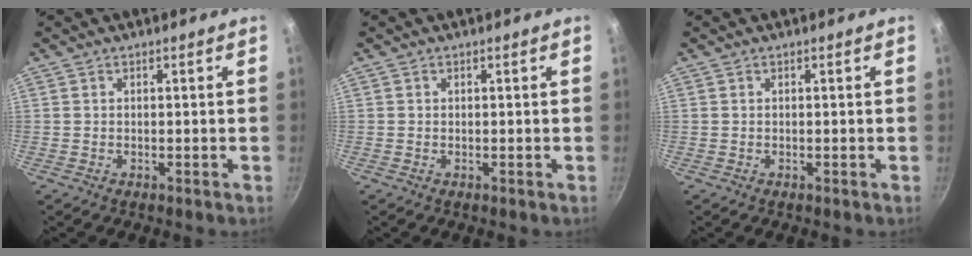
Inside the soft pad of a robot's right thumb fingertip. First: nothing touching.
{"total": 0.0}
{"total": 0.0}